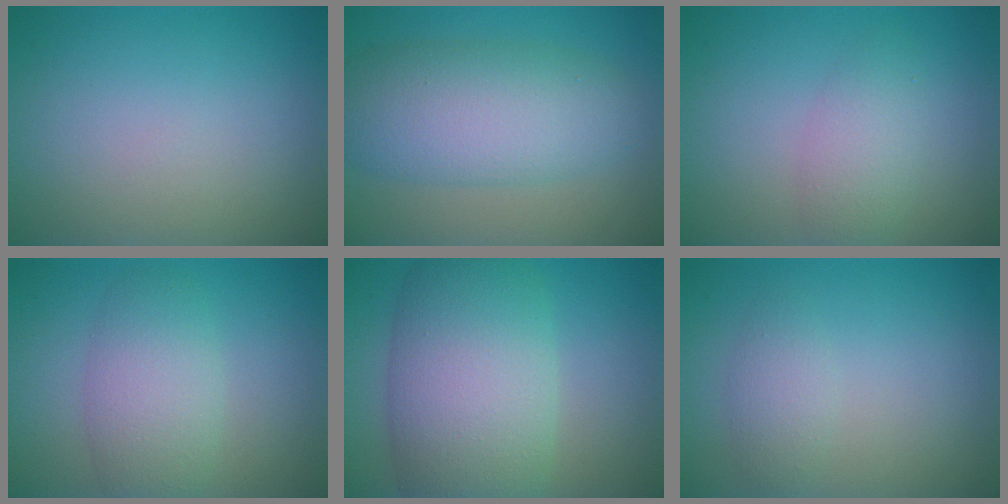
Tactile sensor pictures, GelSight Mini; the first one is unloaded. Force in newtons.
{"total": 7.6, "press": 7.6, "slide": 0.1}
{"total": 1.9, "press": 1.9, "slide": 0.1}
{"total": 4.4, "press": 4.4, "slide": 0.2}
{"total": 10.3, "press": 10.3, "slide": 0.4}
{"total": 1.8, "press": 1.8, "slide": 0.2}